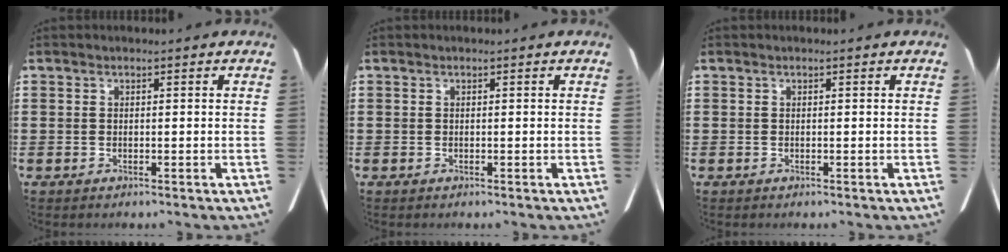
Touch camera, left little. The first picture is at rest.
{"total": 0.0}
{"total": 0.0}